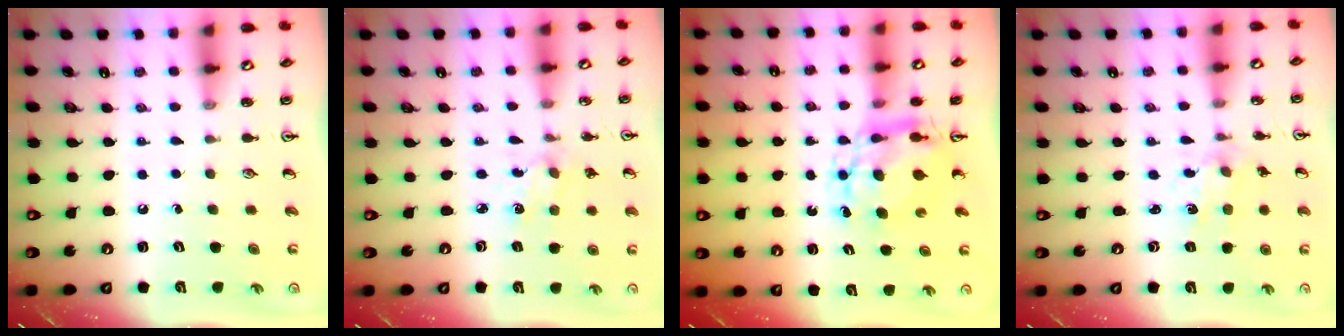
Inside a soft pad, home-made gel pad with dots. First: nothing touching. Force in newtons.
{"total": 1.9, "press": 1.9, "slide": 0.4}
{"total": 8.0, "press": 8.0, "slide": 0.7}
{"total": 2.4, "press": 2.2, "slide": 0.8}